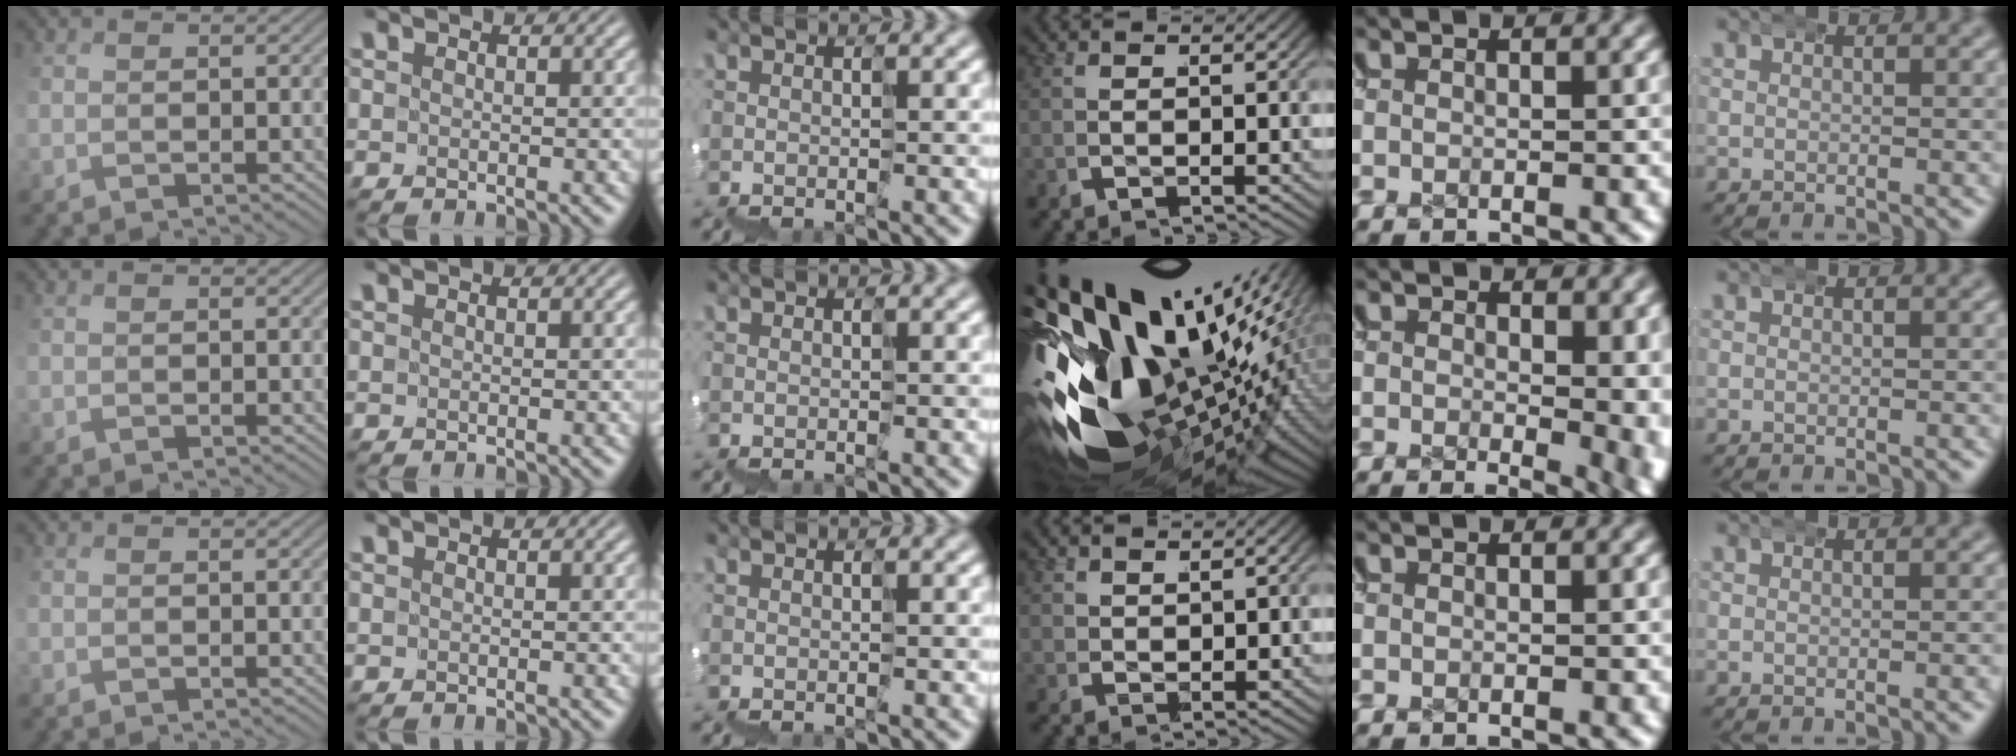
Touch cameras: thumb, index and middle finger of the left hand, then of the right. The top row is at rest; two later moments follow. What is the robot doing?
{"motion": "wrap", "object": "ethernet cable"}